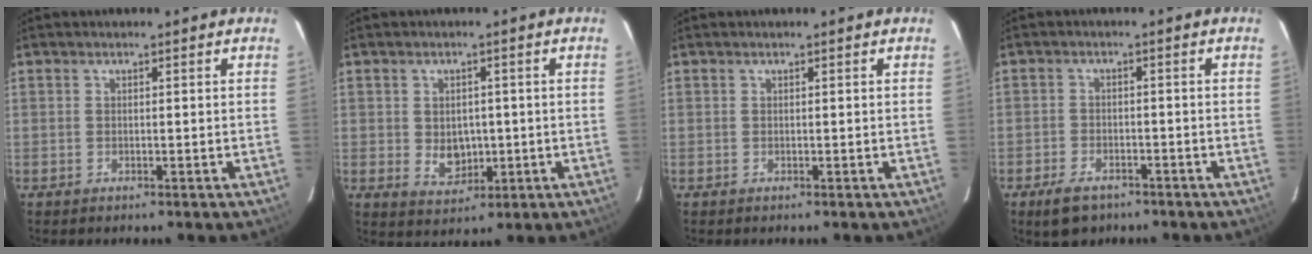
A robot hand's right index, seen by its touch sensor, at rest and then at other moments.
{"total": 5.5, "force": [-0.5, 4.3, 3.4], "torque": [-0.058, -0.003, 0.004]}
{"total": 0.0}
{"total": 6.3, "force": [-4.4, 3.5, 2.8], "torque": [-0.070, 0.003, -0.068]}